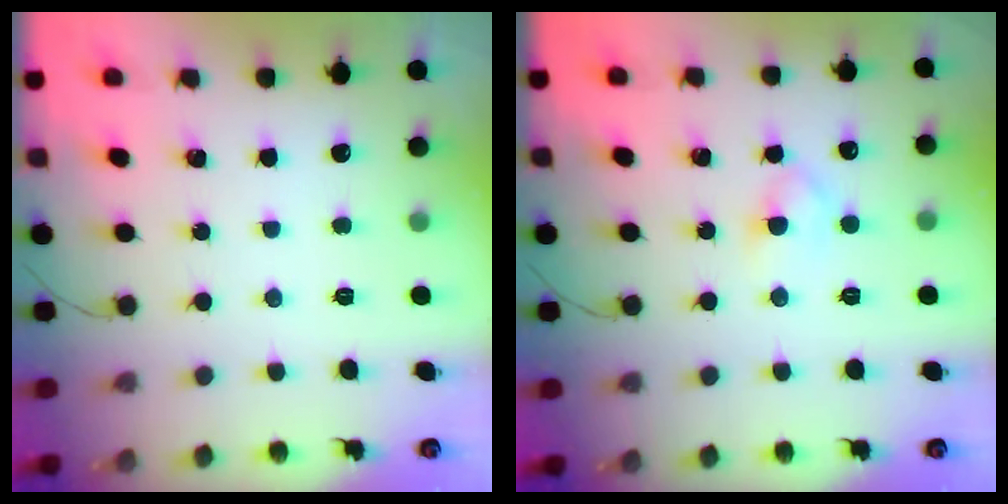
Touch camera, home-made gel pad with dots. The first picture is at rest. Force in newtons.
{"total": 3.5, "press": 3.2, "slide": 1.3}